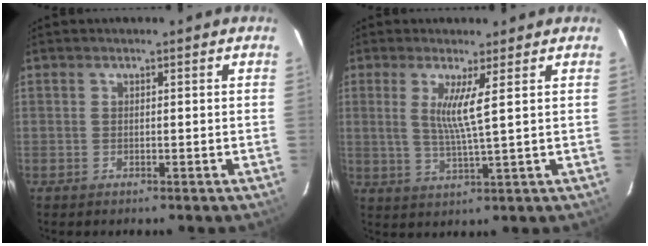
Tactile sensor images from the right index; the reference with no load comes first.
{"total": 5.2, "force": [1.7, -0.8, 4.9], "torque": [-0.090, -0.011, 0.030]}